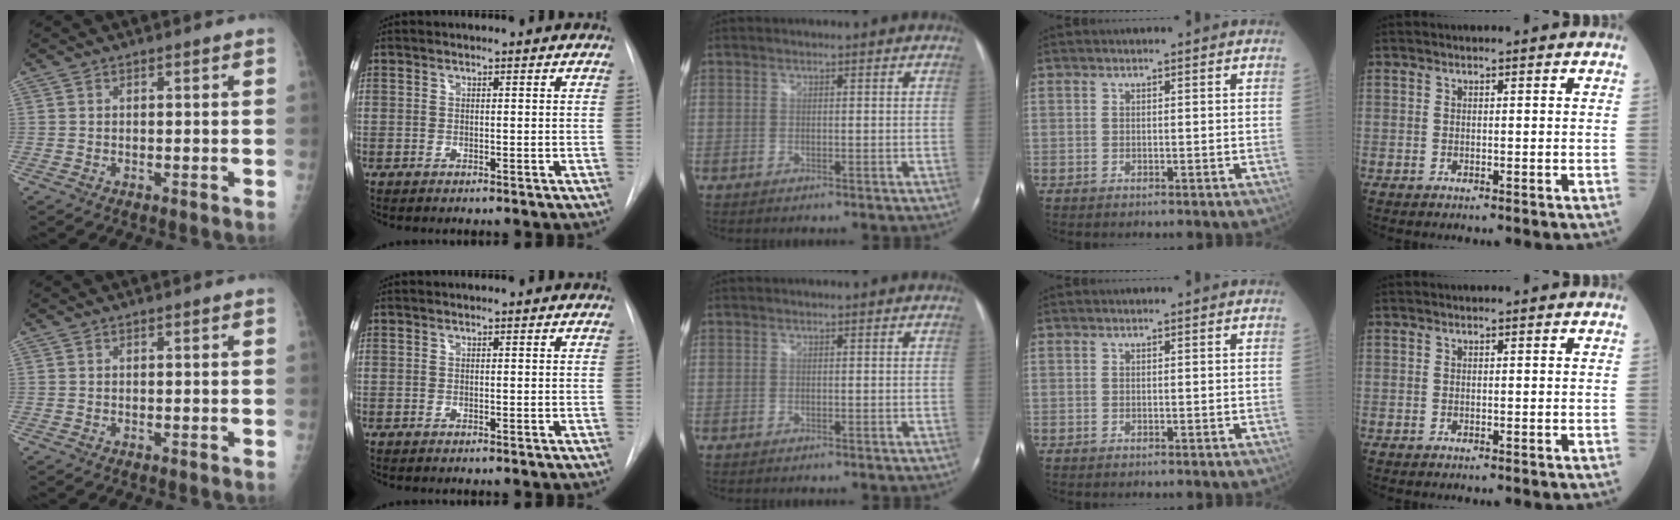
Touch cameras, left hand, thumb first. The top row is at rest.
{}